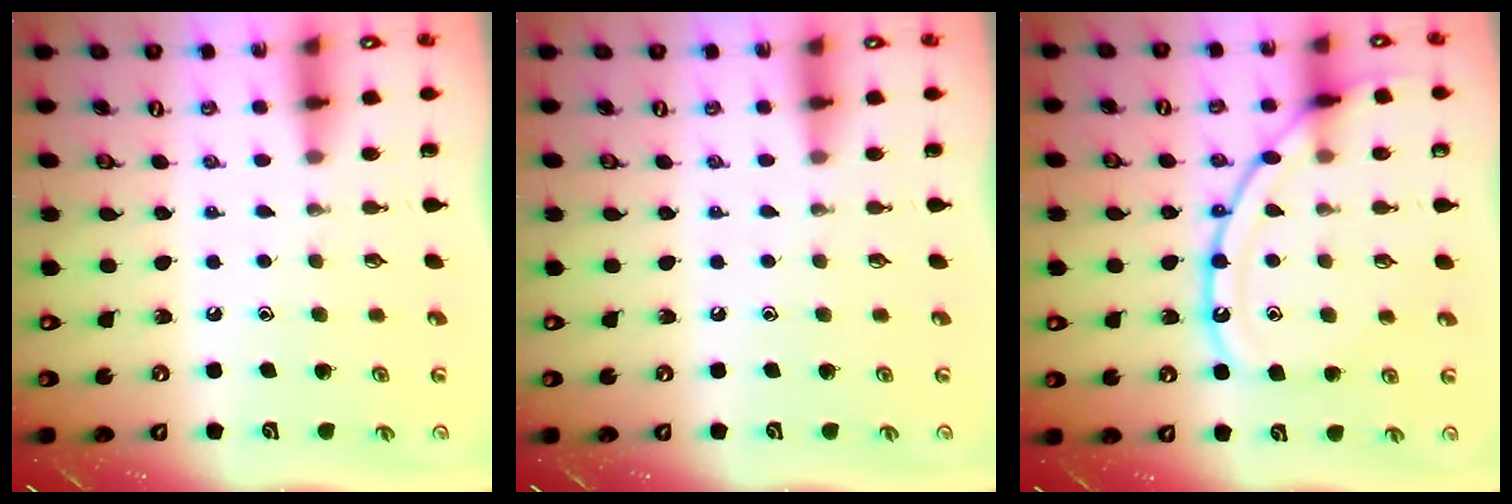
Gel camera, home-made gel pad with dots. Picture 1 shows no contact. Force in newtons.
{"total": 0.0}
{"total": 15.4, "press": 15.4, "slide": 1.2}